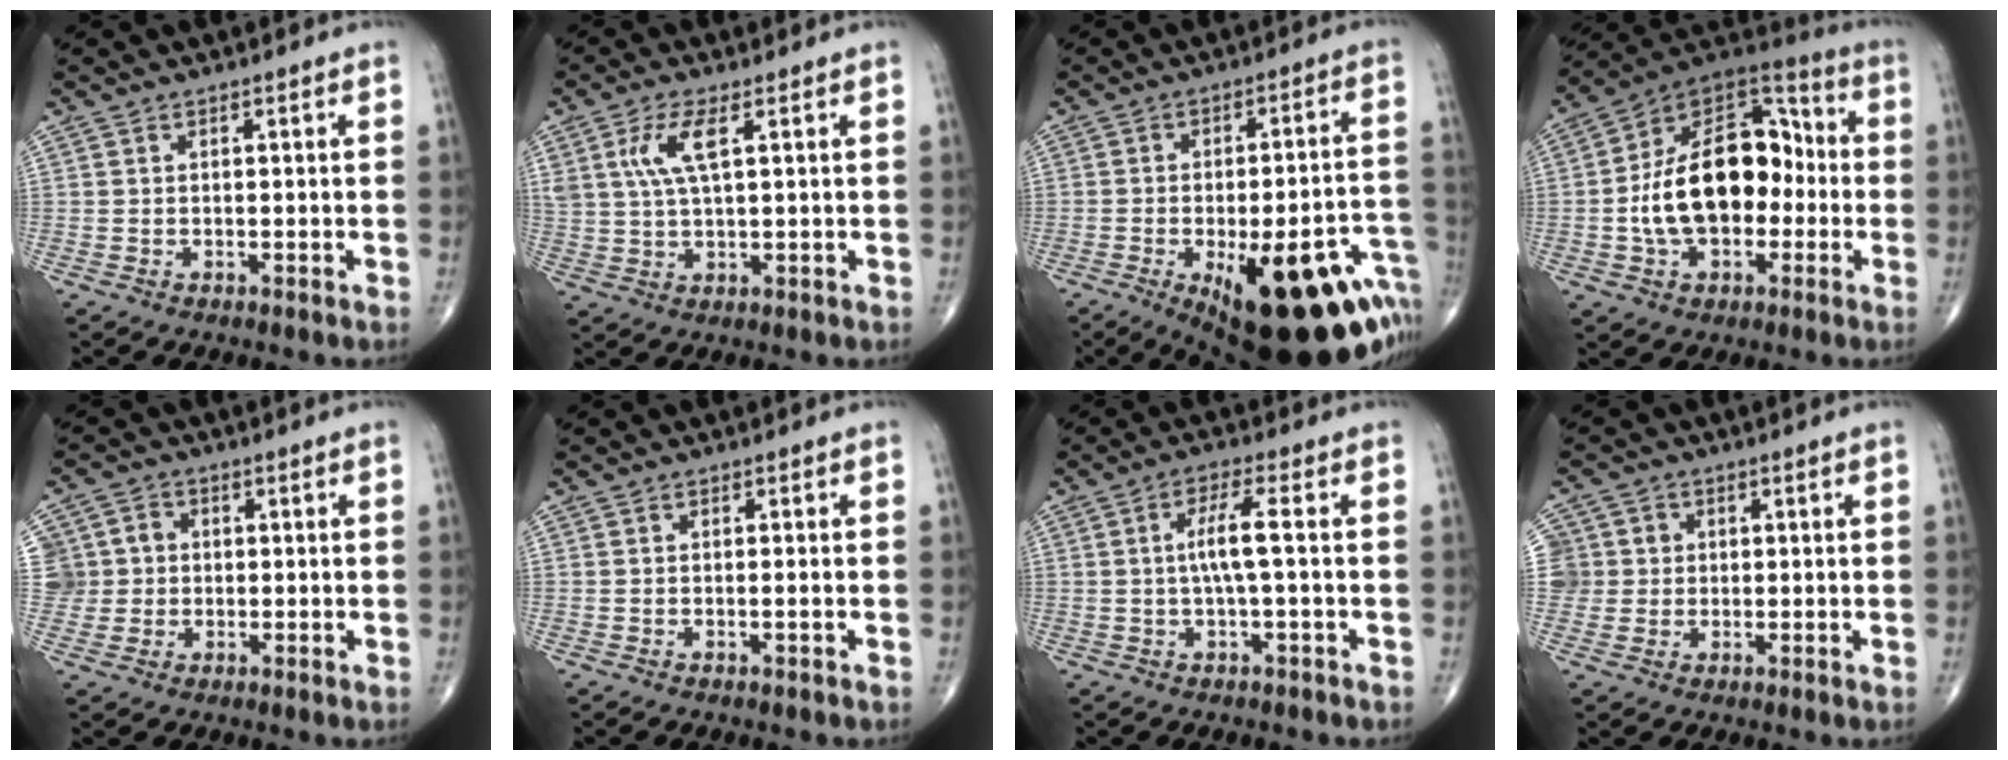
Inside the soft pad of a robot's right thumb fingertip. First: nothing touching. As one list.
[{"total": 6.5, "force": [2.4, 2.1, 5.7], "torque": [-0.128, -0.002, 0.052]}, {"total": 29.0, "force": [-12.2, 10.5, 24.1], "torque": [-0.228, 0.038, -0.146]}, {"total": 20.9, "force": [-1.6, 13.0, 16.3], "torque": [-0.244, 0.040, -0.032]}, {"total": 7.5, "force": [0.8, 7.3, 1.4], "torque": [-0.003, 0.021, 0.014]}, {"total": 0.5, "force": [-0.2, -0.3, 0.4], "torque": [-0.010, -0.001, -0.006]}, {"total": 5.1, "force": [0.0, 0.1, 5.1], "torque": [-0.114, 0.010, -0.003]}, {"total": 6.5, "force": [1.0, 6.4, 0.7], "torque": [0.011, 0.017, 0.017]}]